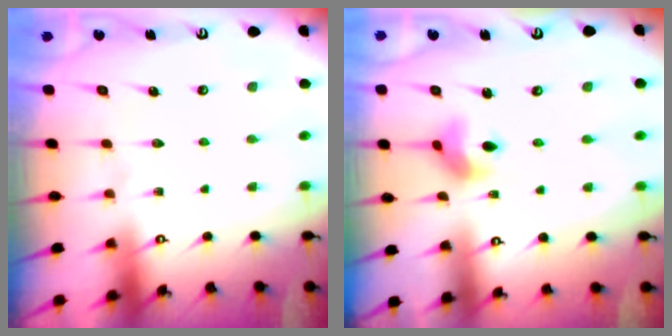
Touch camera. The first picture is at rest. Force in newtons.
{"total": 6.4, "press": 6.4, "slide": 0.5}